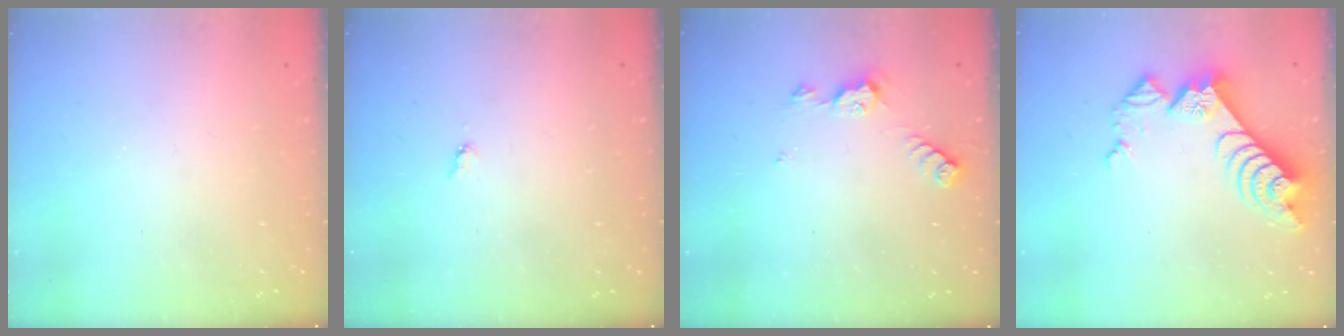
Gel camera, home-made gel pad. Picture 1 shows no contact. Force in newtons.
{"total": 3.9, "press": 3.8, "slide": 0.5}
{"total": 5.5, "press": 5.4, "slide": 0.6}
{"total": 11.2, "press": 11.1, "slide": 1.4}